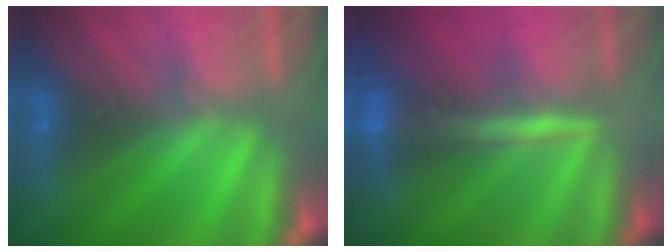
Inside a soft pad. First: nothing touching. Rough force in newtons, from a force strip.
{"total": 2.4}